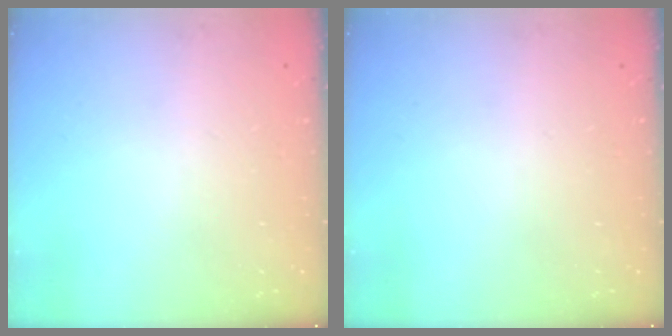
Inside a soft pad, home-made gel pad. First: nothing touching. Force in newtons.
{"total": 0.0}